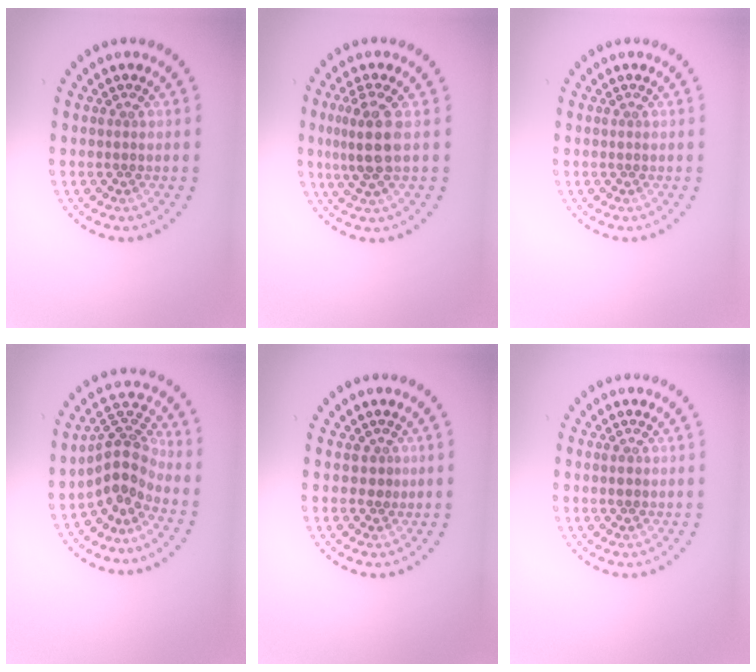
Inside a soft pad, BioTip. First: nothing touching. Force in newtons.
{"total": 3.7, "press": 3.3, "slide": 1.7}
{"total": 0.0}
{"total": 4.0, "press": 3.0, "slide": 2.7}
{"total": 0.9, "press": 0.5, "slide": 0.7}
{"total": 1.1, "press": 1.1, "slide": 0.2}